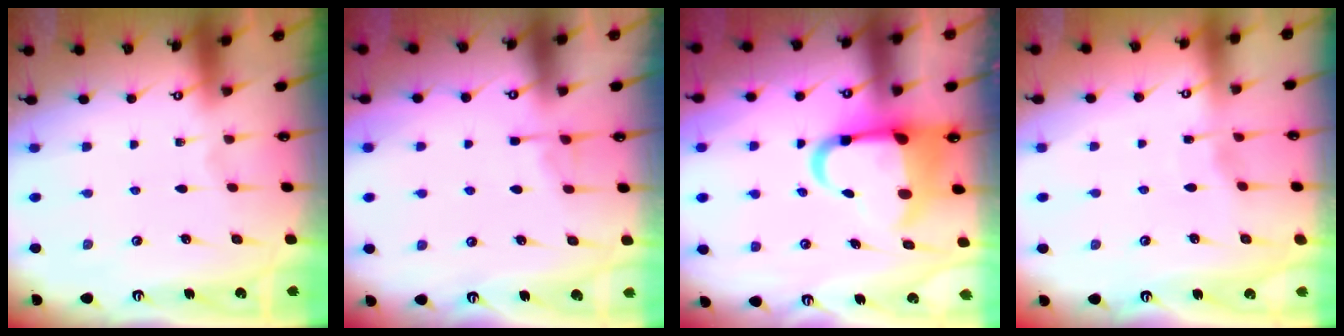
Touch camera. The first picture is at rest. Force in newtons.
{"total": 4.2, "press": 4.1, "slide": 0.7}
{"total": 12.8, "press": 12.7, "slide": 1.7}
{"total": 2.0, "press": 2.0, "slide": 0.3}